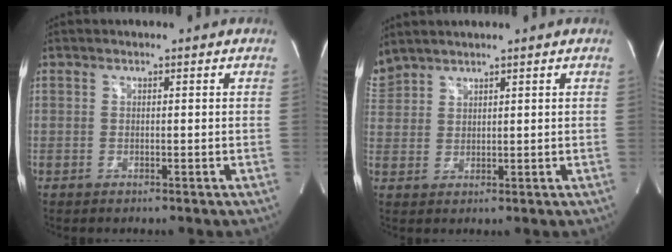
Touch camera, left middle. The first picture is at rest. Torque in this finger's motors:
{"motor_torque": [0.76, -0.76, 0.10, 0.03]}